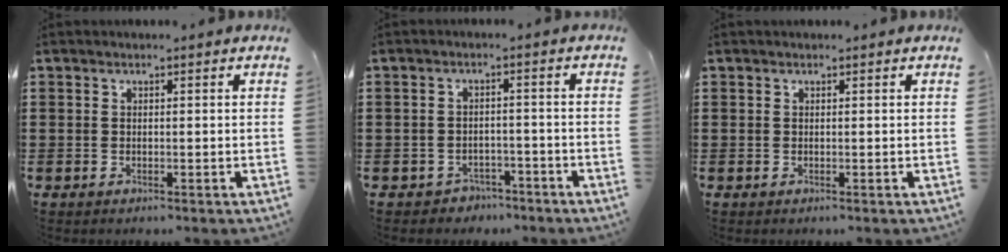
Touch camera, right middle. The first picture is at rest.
{"total": 2.3, "force": [-2.2, 0.7, -0.2], "torque": [-0.008, 0.000, -0.048]}
{"total": 0.0}